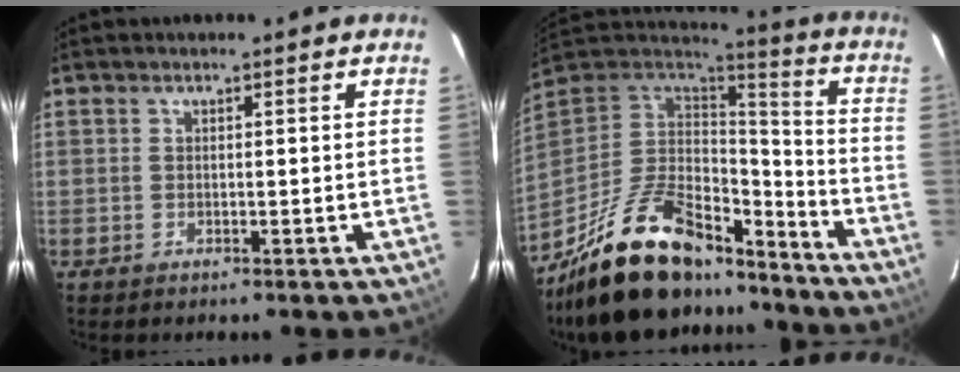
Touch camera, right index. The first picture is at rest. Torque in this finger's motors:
{"motor_torque": [1.03, -1.11, 0.96, 0.14]}